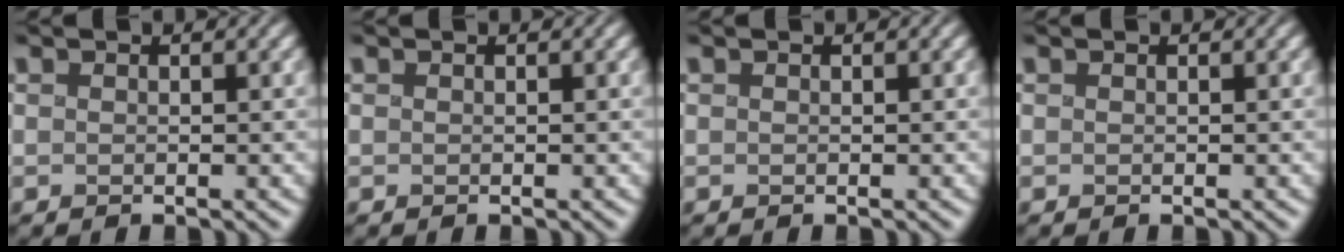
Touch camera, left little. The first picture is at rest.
{"total": 0.0}
{"total": 0.0}
{"total": 0.0}